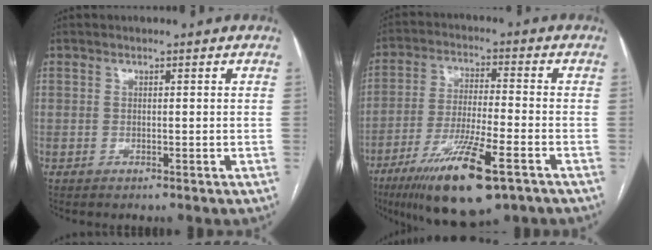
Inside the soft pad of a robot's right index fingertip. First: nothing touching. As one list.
[{"total": 15.2, "force": [-8.6, 2.3, 12.3], "torque": [-0.231, -0.034, -0.146]}]